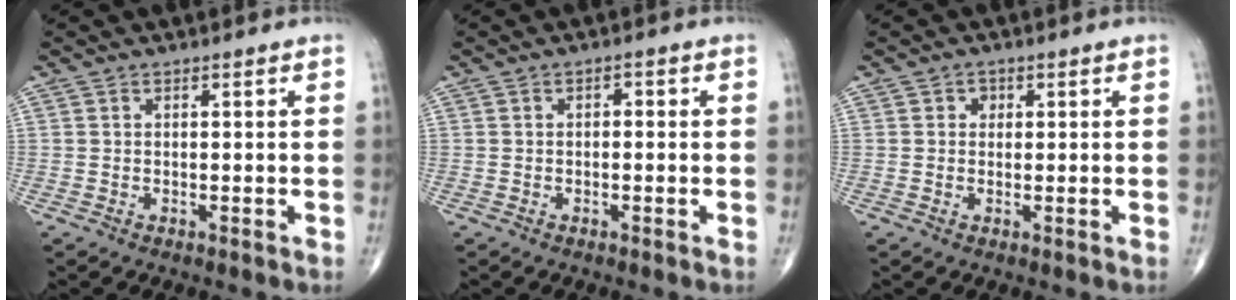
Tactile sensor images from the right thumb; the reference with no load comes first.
{"total": 1.1, "force": [0.0, 0.7, 0.9], "torque": [-0.005, 0.005, -0.005]}
{"total": 1.3, "force": [0.4, 1.2, 0.5], "torque": [0.003, 0.001, 0.002]}